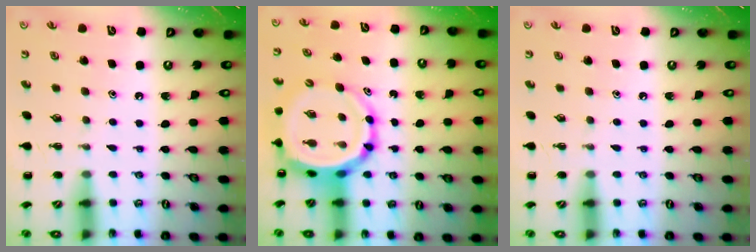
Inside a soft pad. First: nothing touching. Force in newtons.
{"total": 10.5, "press": 10.0, "slide": 3.2}
{"total": 0.0}